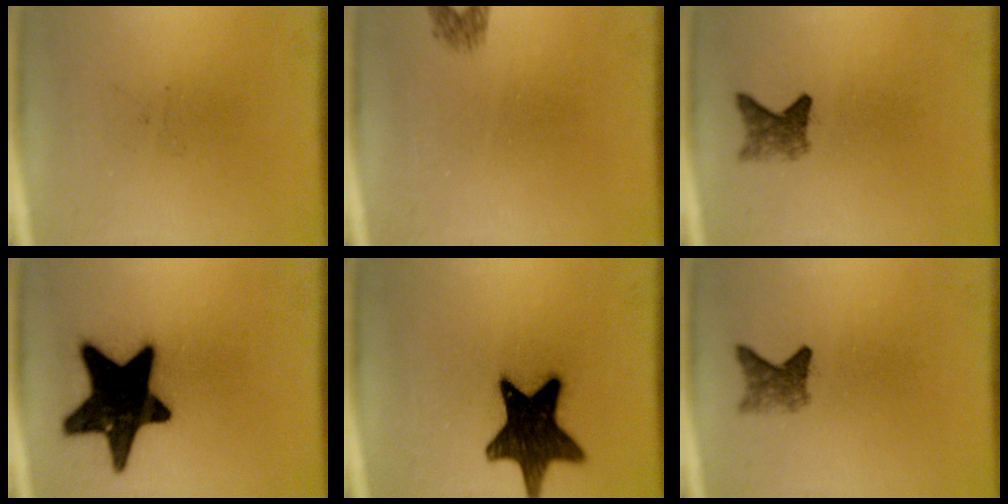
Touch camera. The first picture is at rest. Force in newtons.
{"total": 1.3}
{"total": 2.7}
{"total": 19.8}
{"total": 16.2}
{"total": 2.7}